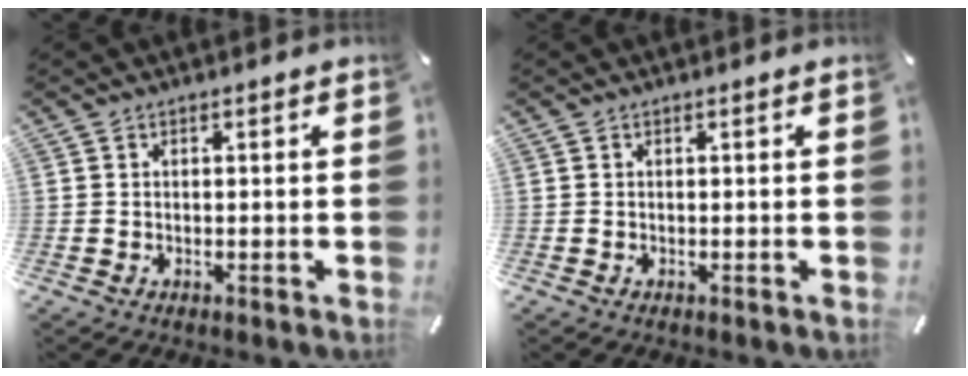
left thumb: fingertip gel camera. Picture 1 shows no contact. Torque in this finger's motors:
{"motor_torque": [0.00, 0.00, 0.03, -0.03, 0.00]}